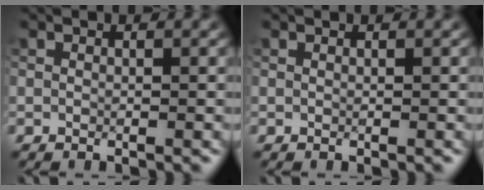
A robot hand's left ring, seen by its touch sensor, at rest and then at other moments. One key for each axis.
{"total": 0.0}